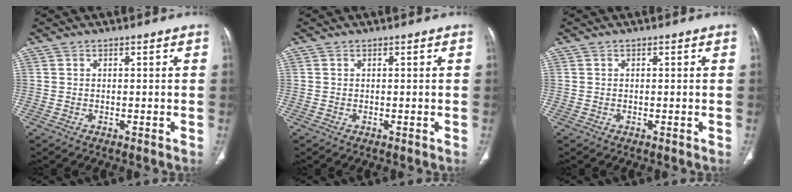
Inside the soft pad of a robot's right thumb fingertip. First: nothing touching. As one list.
[{"total": 0.0}, {"total": 0.0}]